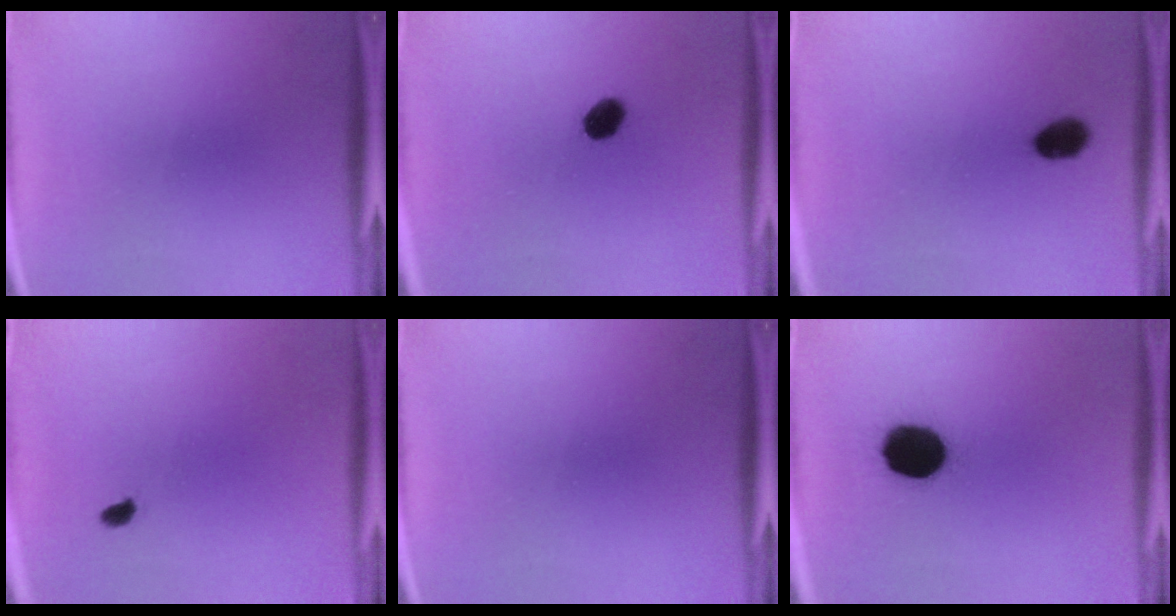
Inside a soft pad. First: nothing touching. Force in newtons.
{"total": 4.7}
{"total": 5.1}
{"total": 1.4}
{"total": 0.0}
{"total": 15.7}